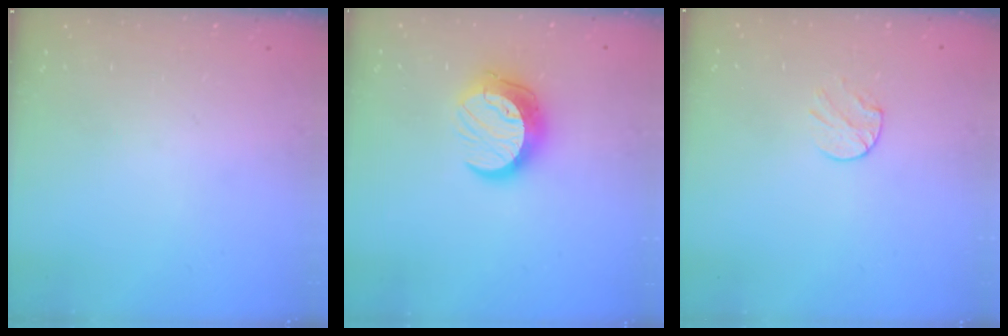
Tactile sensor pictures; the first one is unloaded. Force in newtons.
{"total": 11.9, "press": 11.8, "slide": 1.0}
{"total": 6.0, "press": 6.0, "slide": 0.6}